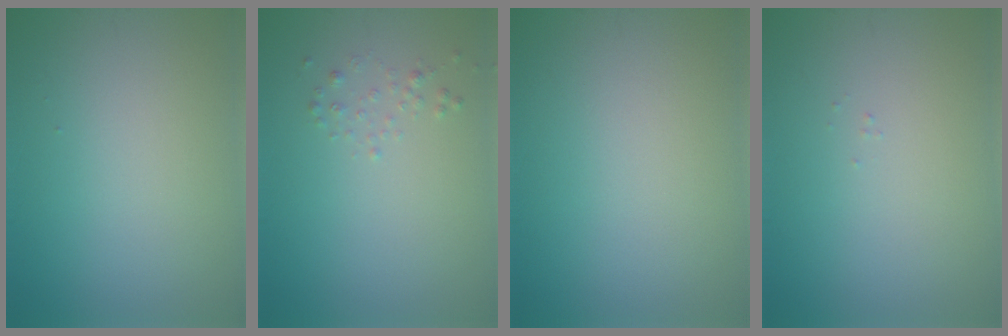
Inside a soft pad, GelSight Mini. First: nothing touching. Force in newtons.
{"total": 0.7, "press": 0.7, "slide": 0.0}
{"total": 0.0}
{"total": 0.0}